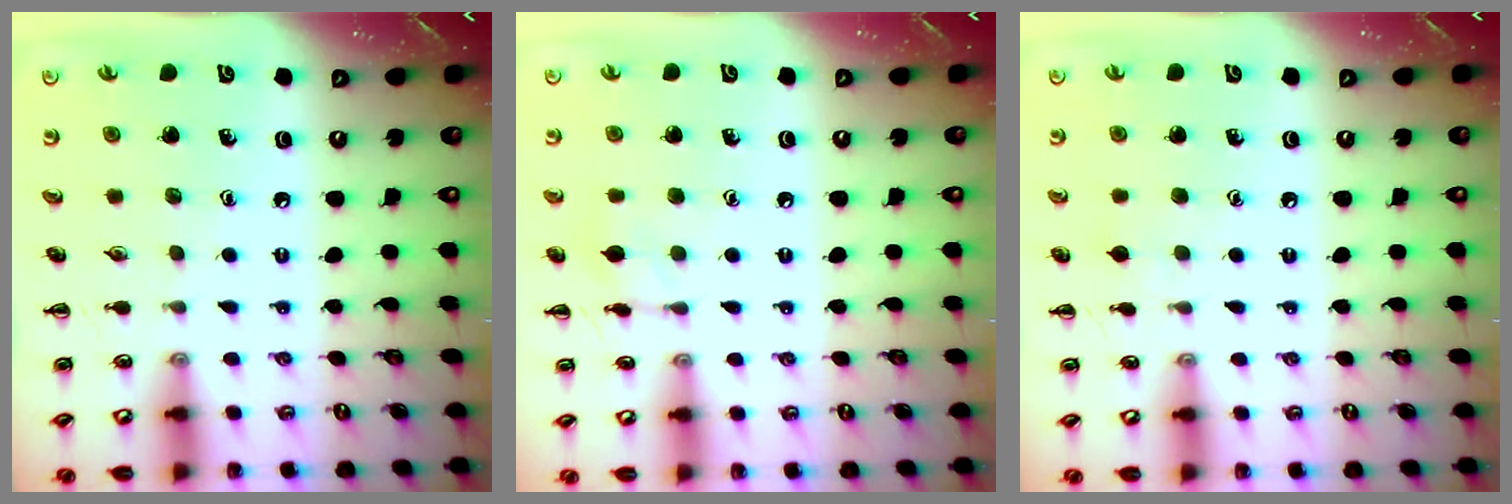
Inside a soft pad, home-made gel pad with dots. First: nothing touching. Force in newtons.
{"total": 7.5, "press": 7.2, "slide": 1.9}
{"total": 4.0, "press": 3.7, "slide": 1.6}